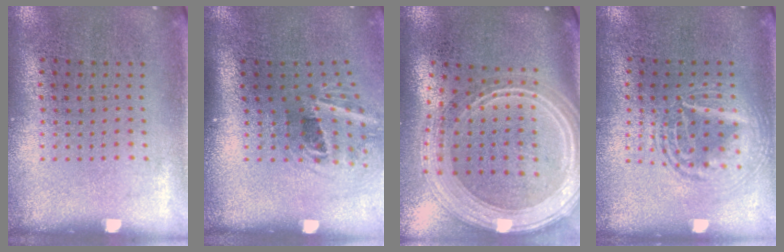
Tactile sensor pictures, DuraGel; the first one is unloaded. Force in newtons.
{"total": 2.0, "press": 1.2, "slide": 1.6}
{"total": 3.0, "press": 2.5, "slide": 1.7}
{"total": 1.7, "press": 1.7, "slide": 0.2}